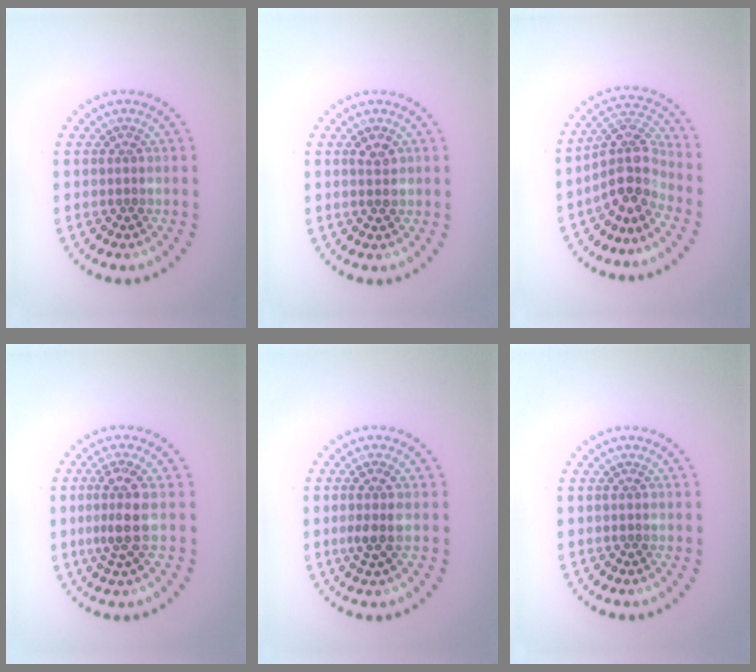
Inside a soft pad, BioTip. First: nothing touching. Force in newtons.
{"total": 1.5, "press": 1.5, "slide": 0.2}
{"total": 4.1, "press": 3.1, "slide": 2.6}
{"total": 2.8, "press": 2.4, "slide": 1.4}
{"total": 1.9, "press": 1.6, "slide": 1.1}
{"total": 0.0}